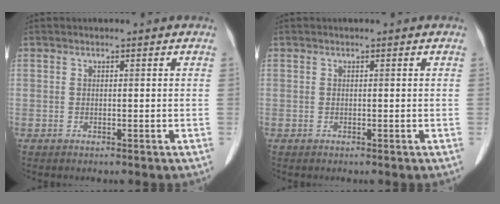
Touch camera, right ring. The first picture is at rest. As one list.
[{"total": 0.0}]